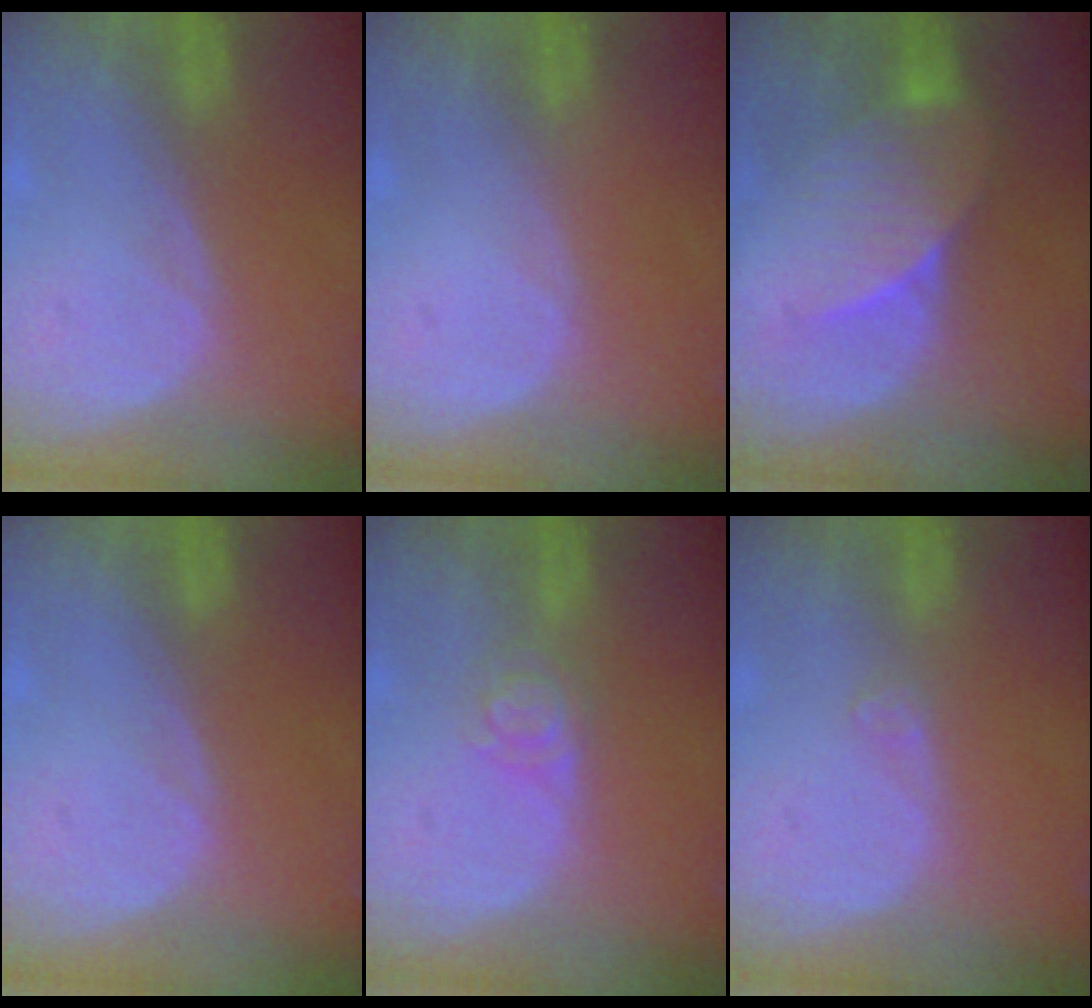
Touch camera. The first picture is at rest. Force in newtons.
{"total": 0.0}
{"total": 7.0, "press": 6.6, "slide": 2.4}
{"total": 0.0}
{"total": 3.2, "press": 3.1, "slide": 0.4}
{"total": 0.9, "press": 0.8, "slide": 0.2}